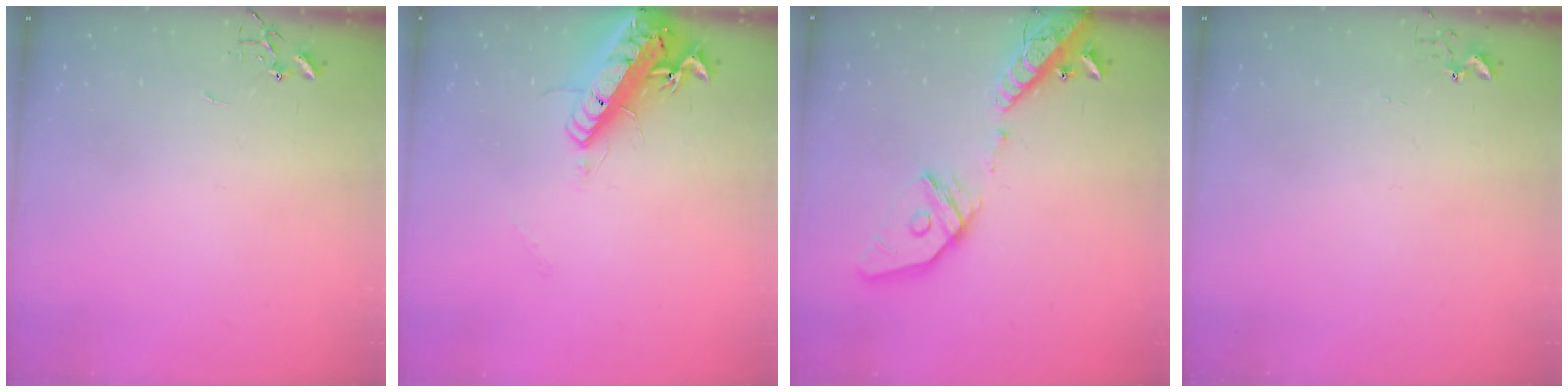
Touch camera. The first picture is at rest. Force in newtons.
{"total": 18.1, "press": 17.7, "slide": 3.6}
{"total": 18.3, "press": 17.9, "slide": 3.6}
{"total": 2.7, "press": 2.7, "slide": 0.3}